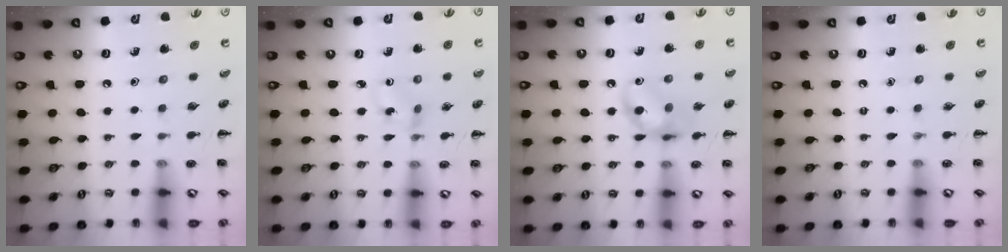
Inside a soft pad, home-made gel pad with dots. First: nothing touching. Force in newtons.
{"total": 1.7, "press": 1.6, "slide": 0.7}
{"total": 12.5, "press": 12.3, "slide": 2.1}
{"total": 0.0}